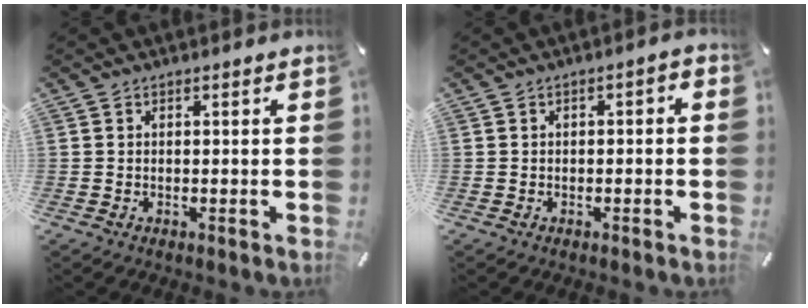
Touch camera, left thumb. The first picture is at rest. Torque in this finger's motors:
{"motor_torque": [-0.14, -0.24, 0.14, 0.24, 0.03]}